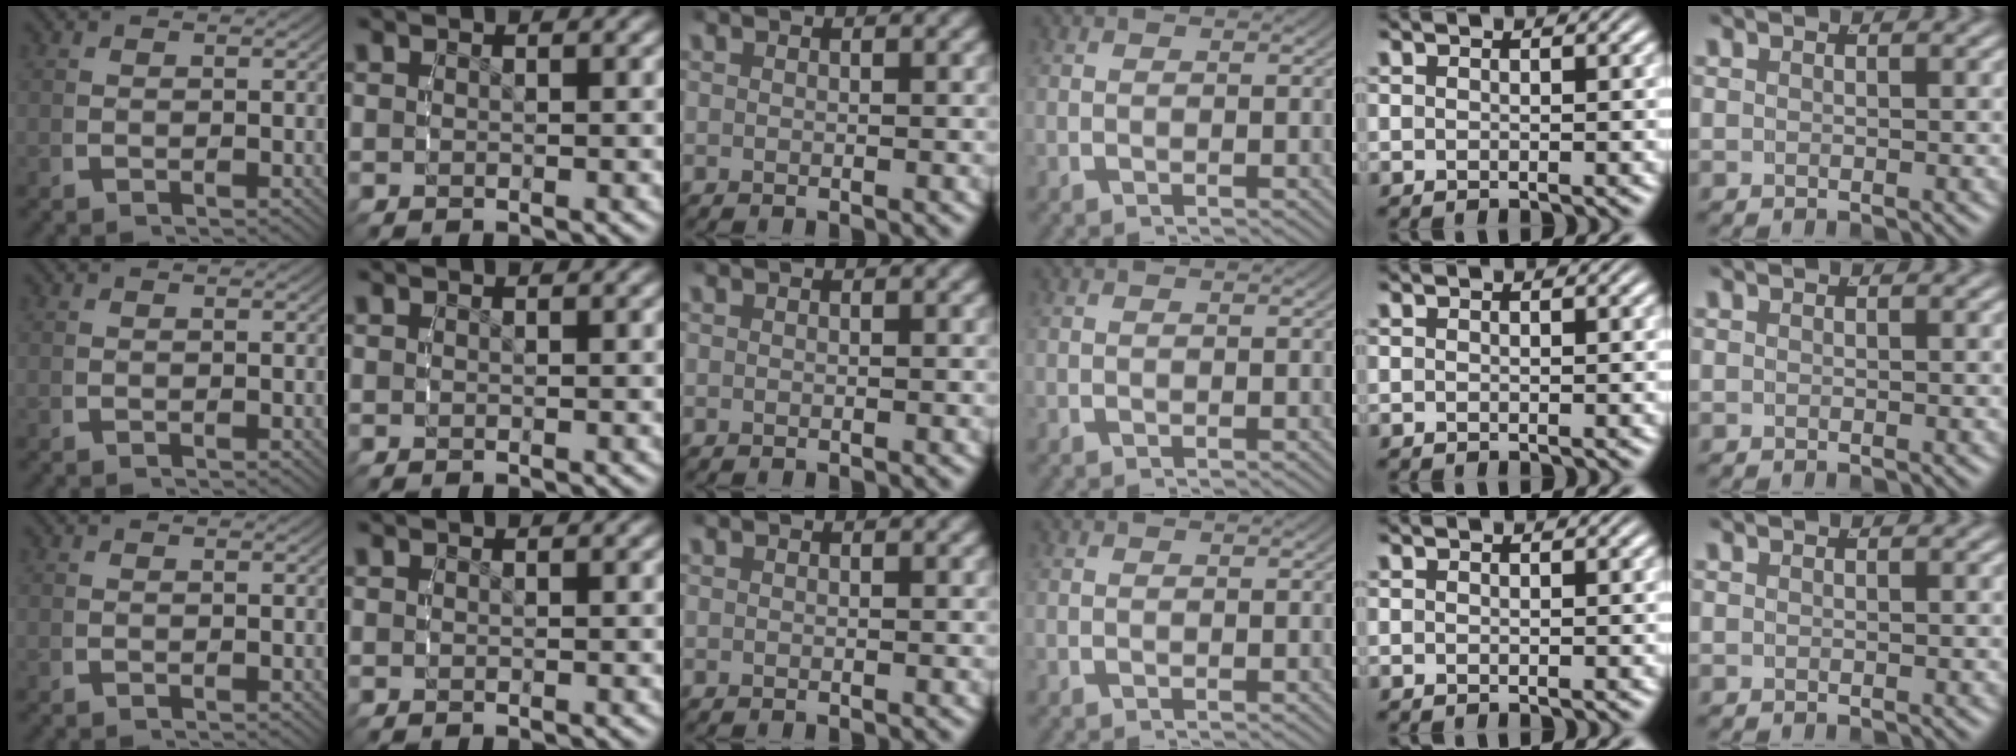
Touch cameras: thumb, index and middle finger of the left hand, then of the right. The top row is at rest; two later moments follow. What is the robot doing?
{"motion": "reach", "object": "string"}